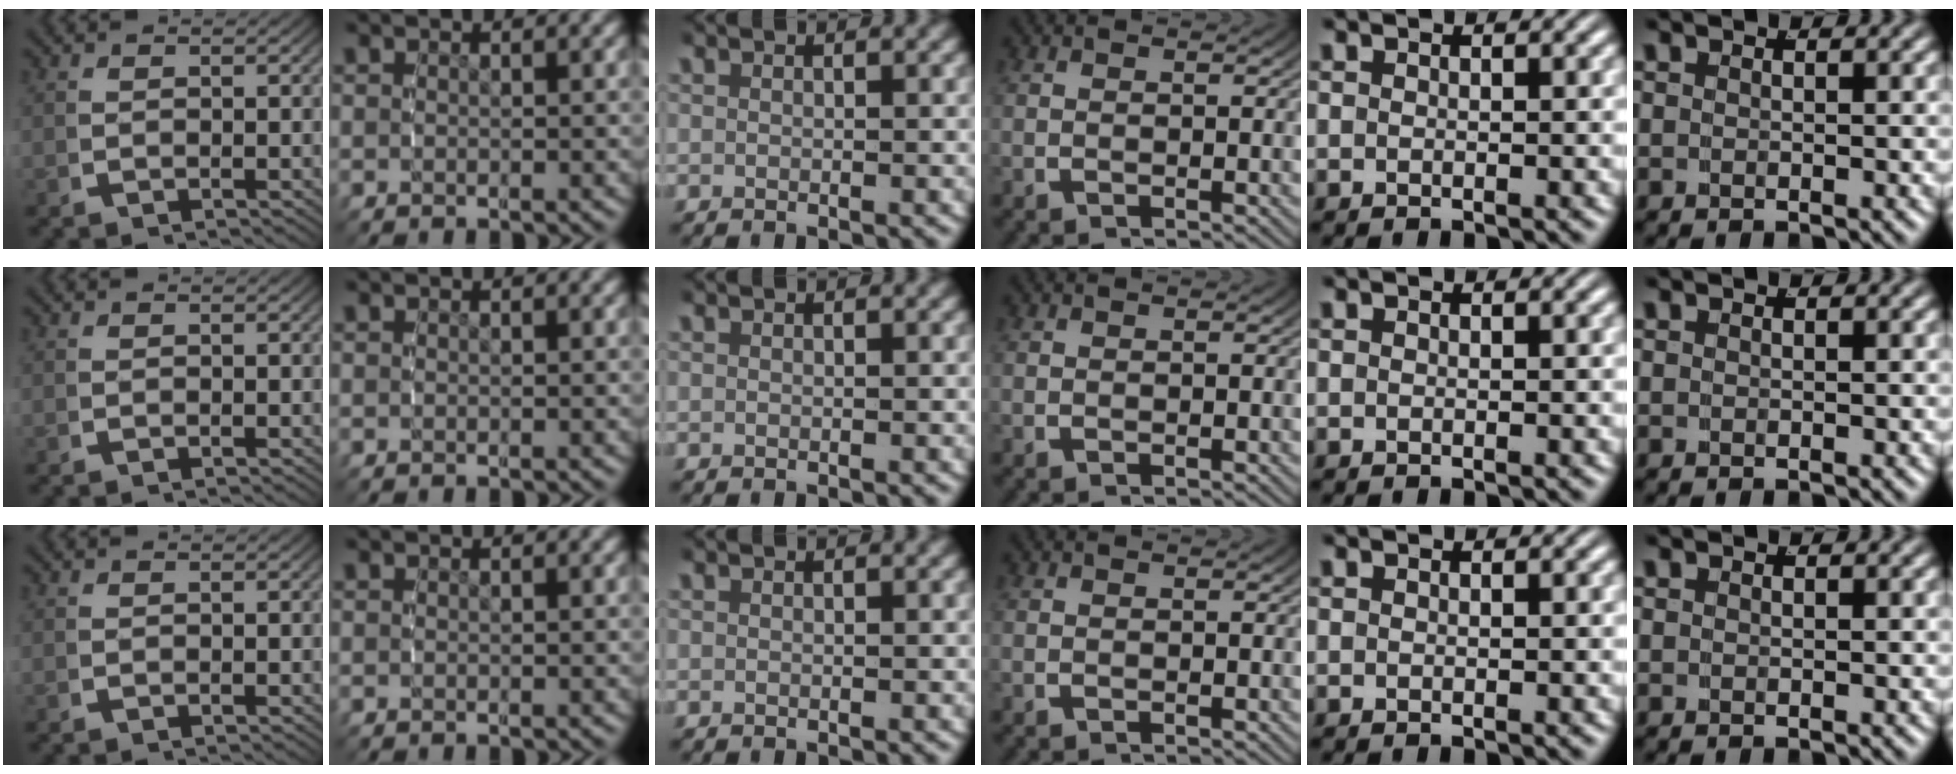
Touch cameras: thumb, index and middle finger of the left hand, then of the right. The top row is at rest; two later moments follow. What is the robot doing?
{"motion": "reach", "object": "paper"}